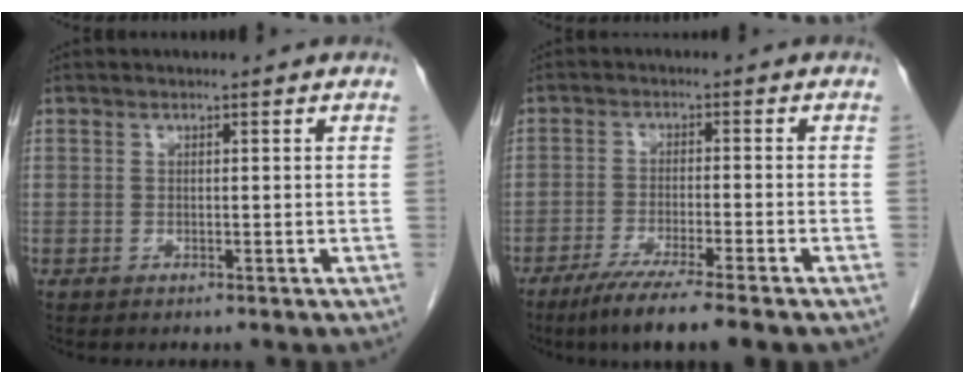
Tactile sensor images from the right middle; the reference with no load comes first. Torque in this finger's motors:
{"motor_torque": [1.10, -1.04, 0.11, 0.07]}